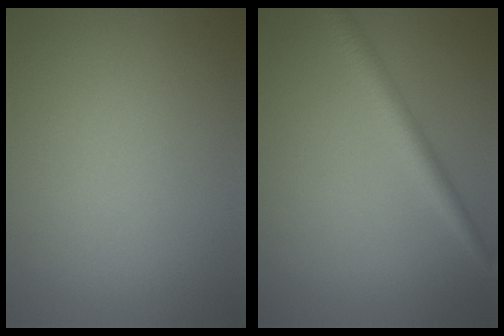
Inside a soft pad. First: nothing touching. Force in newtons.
{"total": 2.7, "press": 2.7, "slide": 0.1}